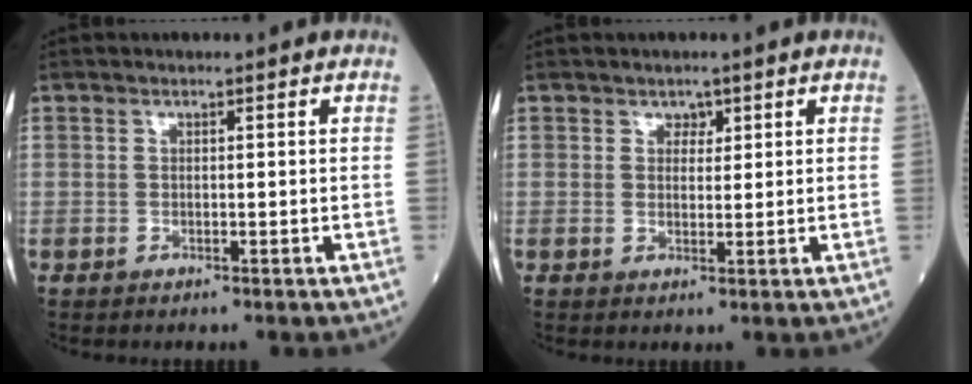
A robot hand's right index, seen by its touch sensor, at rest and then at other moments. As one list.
[{"total": 1.6, "force": [1.1, 1.1, 0.6], "torque": [0.002, -0.003, 0.014]}]